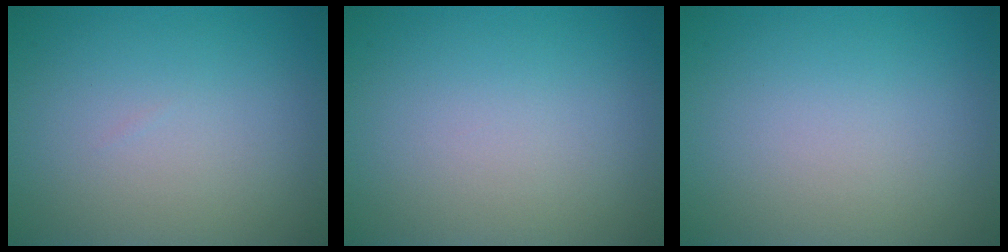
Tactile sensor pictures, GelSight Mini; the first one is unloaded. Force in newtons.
{"total": 0.0}
{"total": 0.0}